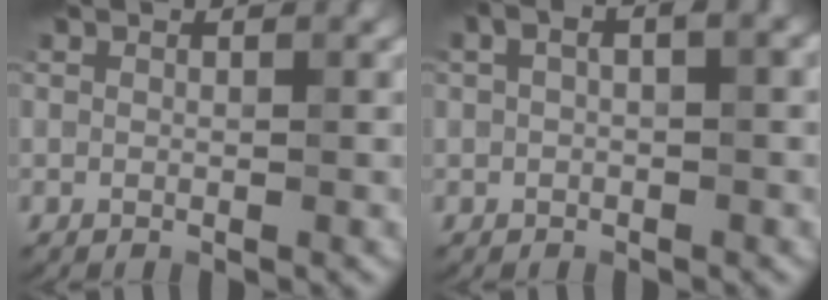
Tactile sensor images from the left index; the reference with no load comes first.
{"total": 3.6, "force": [1.2, 1.8, 2.9], "torque": [-0.052, 0.015, 0.008]}